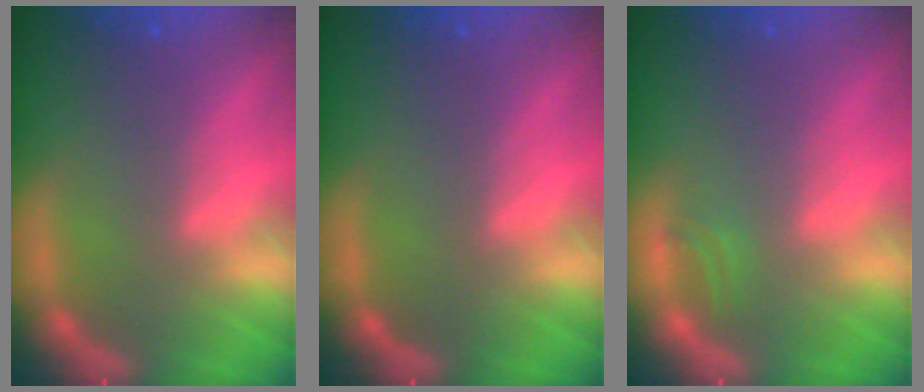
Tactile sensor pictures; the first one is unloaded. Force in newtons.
{"total": 0.0}
{"total": 0.9}